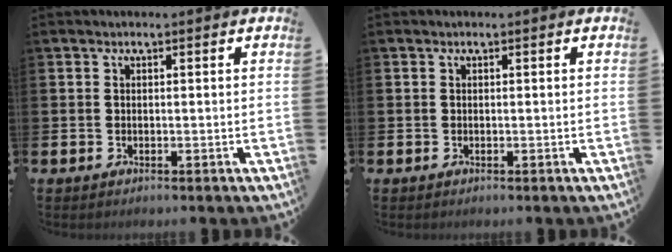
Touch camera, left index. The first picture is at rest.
{"total": 0.0}